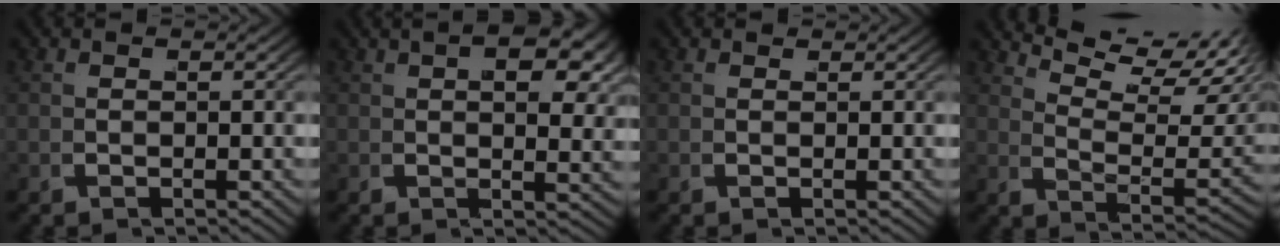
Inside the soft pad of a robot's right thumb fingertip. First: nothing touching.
{"total": 5.7, "force": [2.1, 2.5, 4.7], "torque": [-0.046, 0.010, 0.028]}
{"total": 0.6, "force": [0.5, 0.2, 0.1], "torque": [0.002, 0.002, 0.010]}
{"total": 9.4, "force": [7.0, 2.8, 5.7], "torque": [-0.072, 0.023, 0.105]}